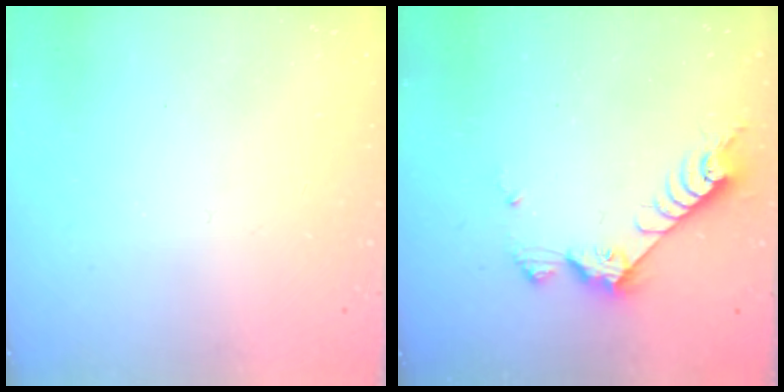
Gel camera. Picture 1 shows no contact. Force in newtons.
{"total": 7.9, "press": 7.8, "slide": 1.3}